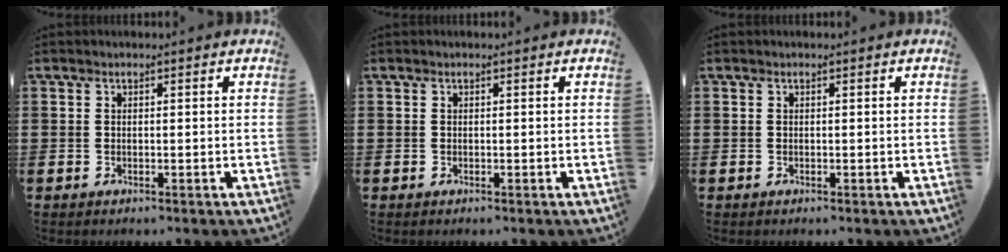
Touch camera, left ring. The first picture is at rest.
{"total": 0.0}
{"total": 0.0}